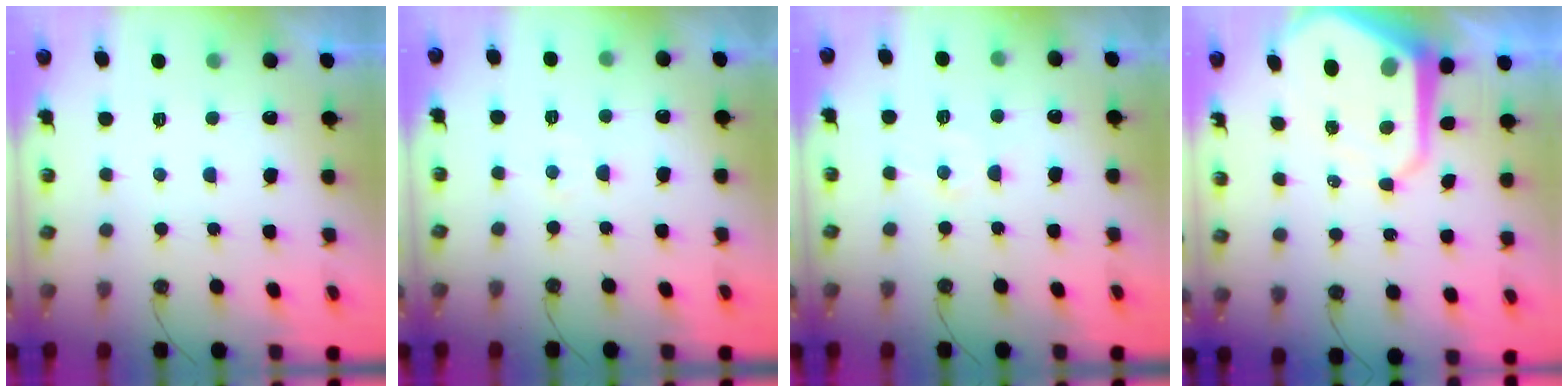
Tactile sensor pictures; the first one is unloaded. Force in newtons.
{"total": 3.7, "press": 3.7, "slide": 0.5}
{"total": 6.2, "press": 6.2, "slide": 0.4}
{"total": 11.2, "press": 11.1, "slide": 1.0}